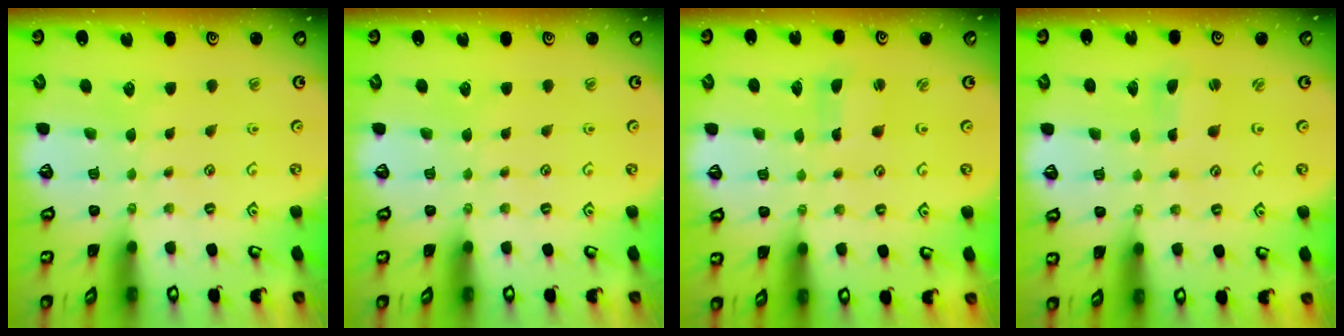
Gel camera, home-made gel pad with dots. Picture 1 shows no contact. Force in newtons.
{"total": 0.0}
{"total": 0.9, "press": 0.9, "slide": 0.1}
{"total": 0.9, "press": 0.9, "slide": 0.2}